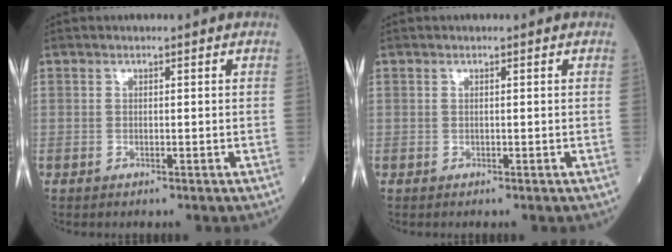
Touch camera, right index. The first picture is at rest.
{"total": 0.0}